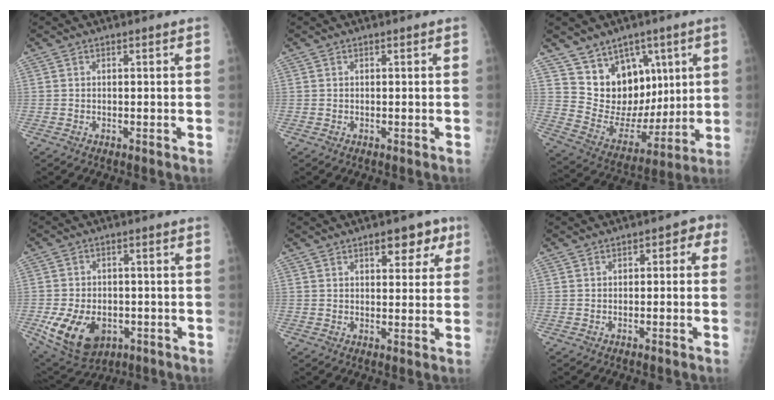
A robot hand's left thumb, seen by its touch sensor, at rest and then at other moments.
{"total": 0.0}
{"total": 15.0, "force": [7.2, 10.8, 7.5], "torque": [-0.074, -0.038, 0.146]}
{"total": 12.8, "force": [-4.1, 8.9, 8.2], "torque": [-0.138, 0.007, -0.050]}
{"total": 6.8, "force": [3.6, 3.8, 4.4], "torque": [-0.018, -0.012, 0.041]}
{"total": 3.0, "force": [0.1, 2.4, 1.8], "torque": [0.004, 0.016, -0.008]}